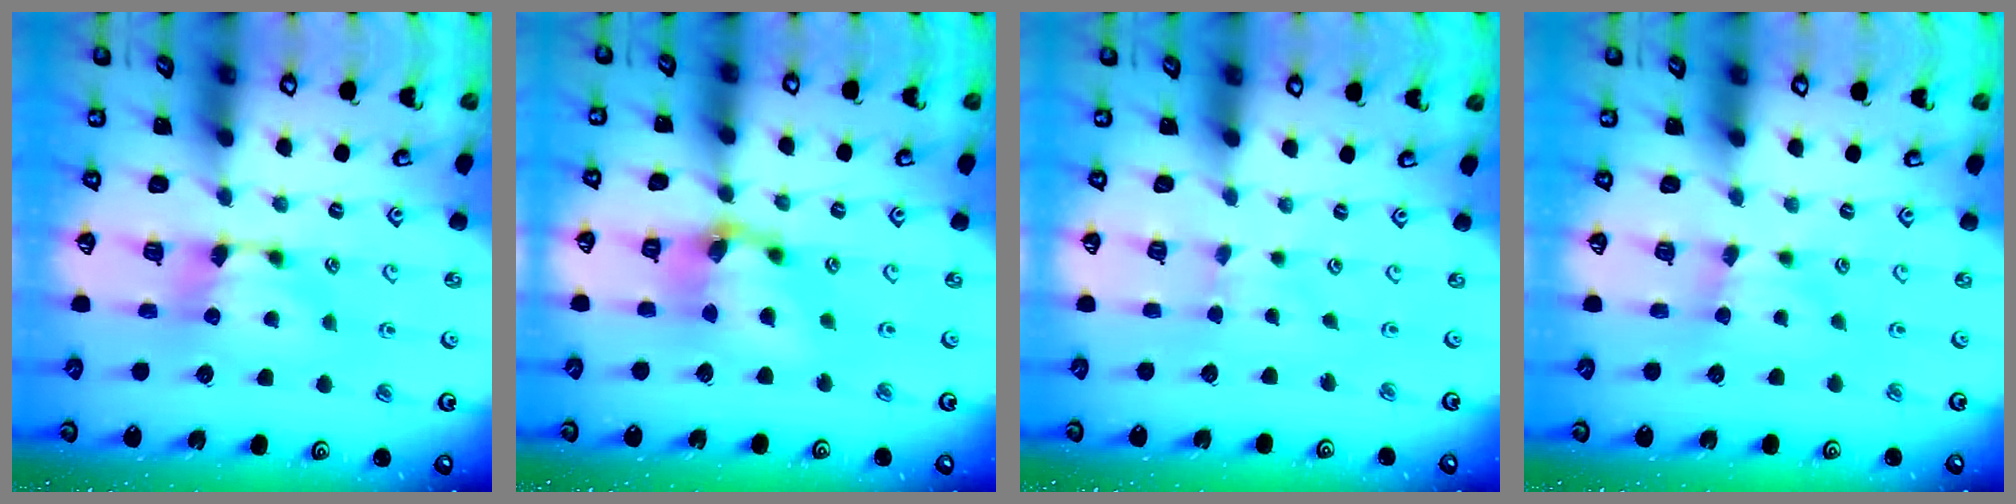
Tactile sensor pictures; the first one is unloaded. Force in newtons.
{"total": 5.3, "press": 4.9, "slide": 2.0}
{"total": 2.3, "press": 2.3, "slide": 0.1}
{"total": 1.8, "press": 1.7, "slide": 0.6}